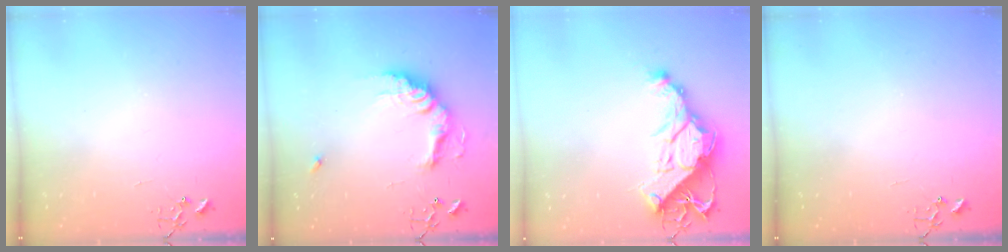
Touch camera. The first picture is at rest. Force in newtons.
{"total": 17.3, "press": 17.2, "slide": 1.5}
{"total": 15.6, "press": 15.4, "slide": 2.1}
{"total": 0.0}